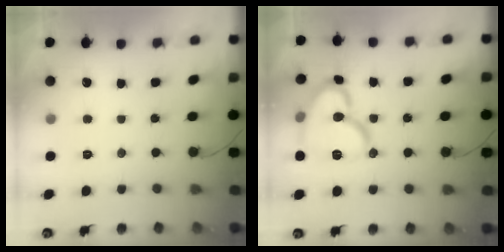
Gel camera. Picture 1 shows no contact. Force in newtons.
{"total": 15.3, "press": 15.2, "slide": 1.5}